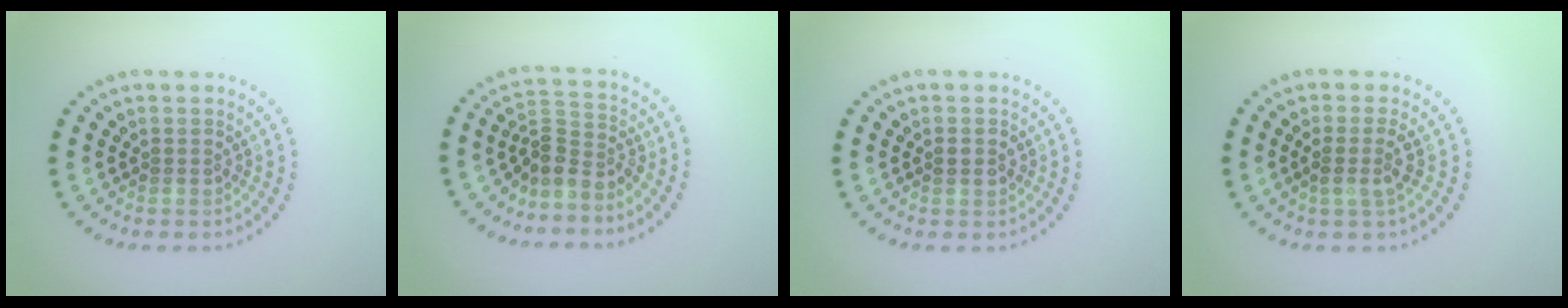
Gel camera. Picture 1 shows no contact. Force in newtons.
{"total": 3.1, "press": 2.2, "slide": 2.3}
{"total": 1.5, "press": 1.5, "slide": 0.2}
{"total": 2.0, "press": 1.5, "slide": 1.2}